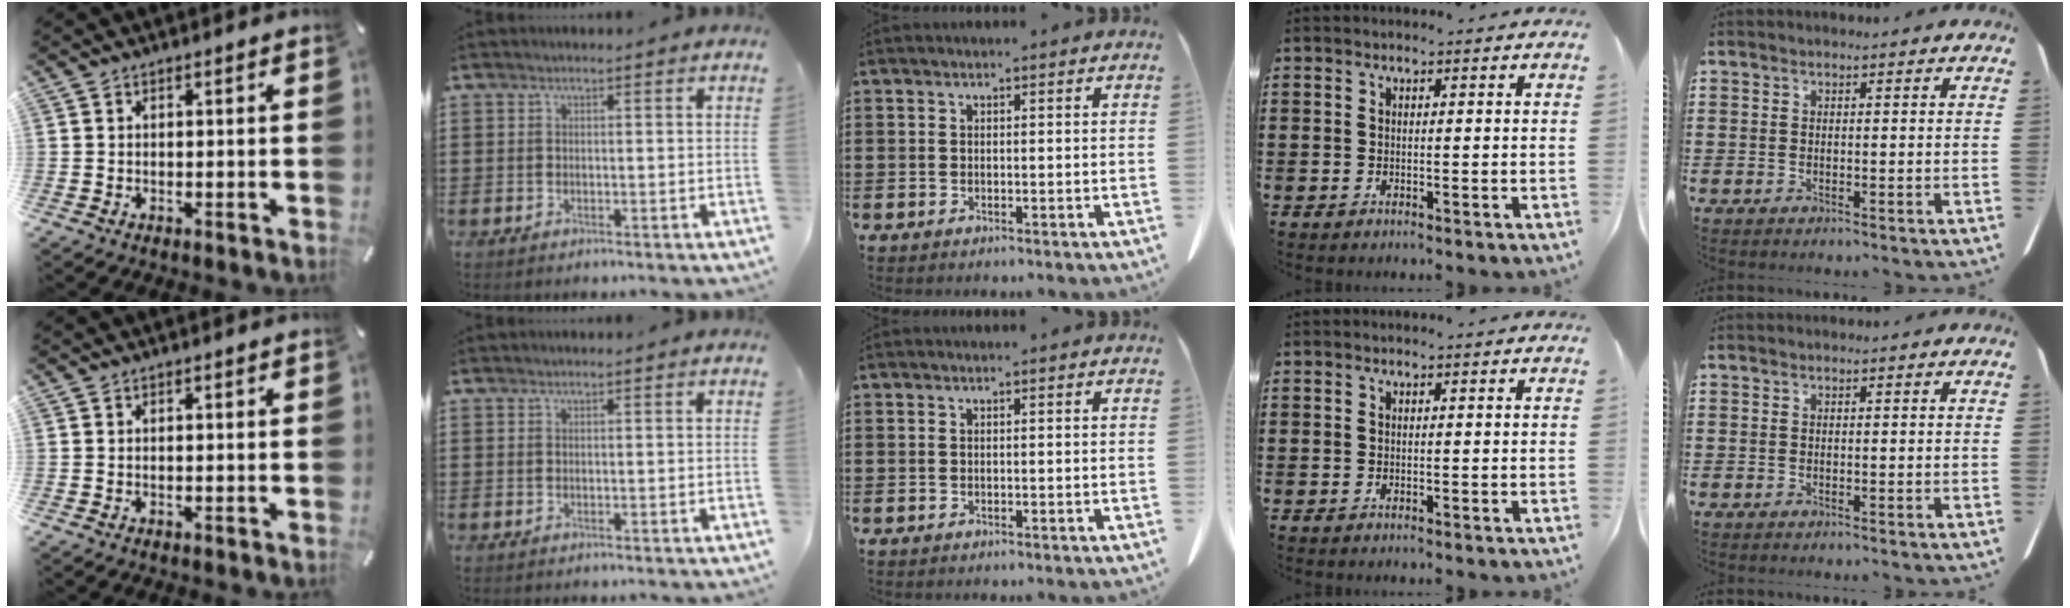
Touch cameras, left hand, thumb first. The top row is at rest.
{}